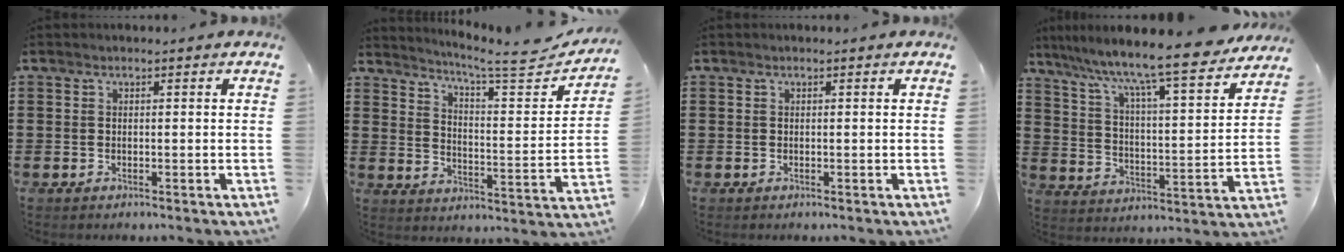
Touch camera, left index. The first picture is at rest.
{"total": 6.7, "force": [5.9, 0.1, 3.2], "torque": [-0.073, -0.047, 0.092]}
{"total": 0.0}
{"total": 9.0, "force": [7.9, -0.2, 4.4], "torque": [-0.102, -0.068, 0.122]}